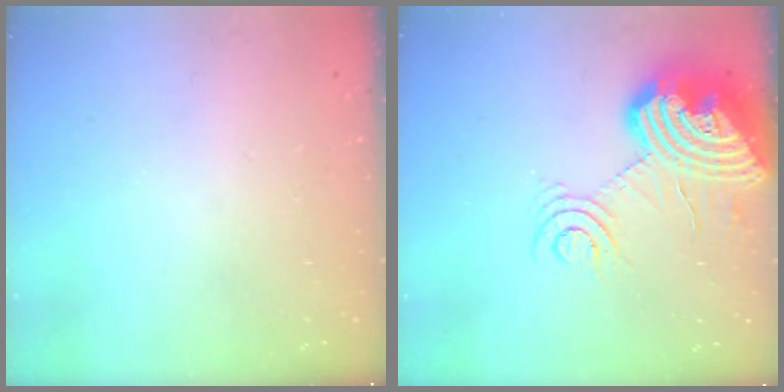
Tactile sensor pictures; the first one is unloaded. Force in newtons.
{"total": 18.4, "press": 18.2, "slide": 2.6}